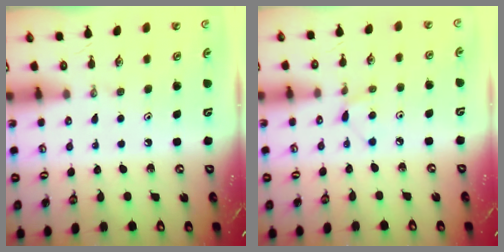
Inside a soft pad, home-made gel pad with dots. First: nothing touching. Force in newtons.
{"total": 4.1, "press": 4.0, "slide": 0.7}